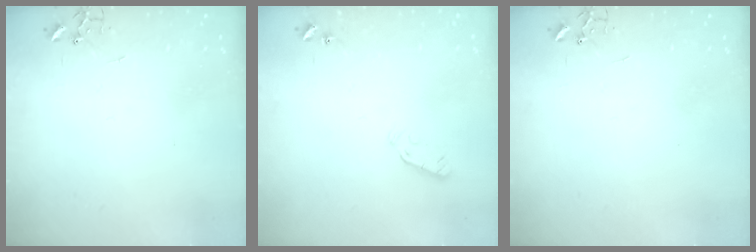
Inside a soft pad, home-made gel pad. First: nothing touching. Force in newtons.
{"total": 4.1, "press": 4.0, "slide": 0.7}
{"total": 0.0}